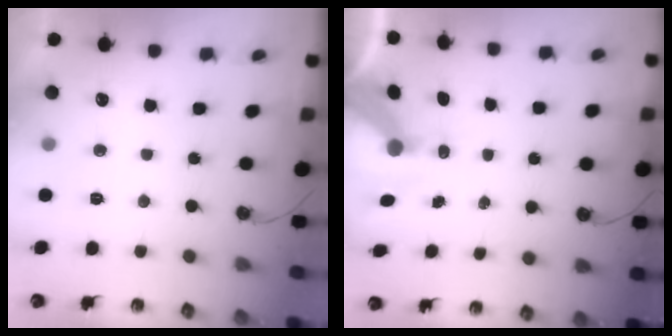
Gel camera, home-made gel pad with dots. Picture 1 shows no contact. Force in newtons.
{"total": 8.2, "press": 8.1, "slide": 0.9}